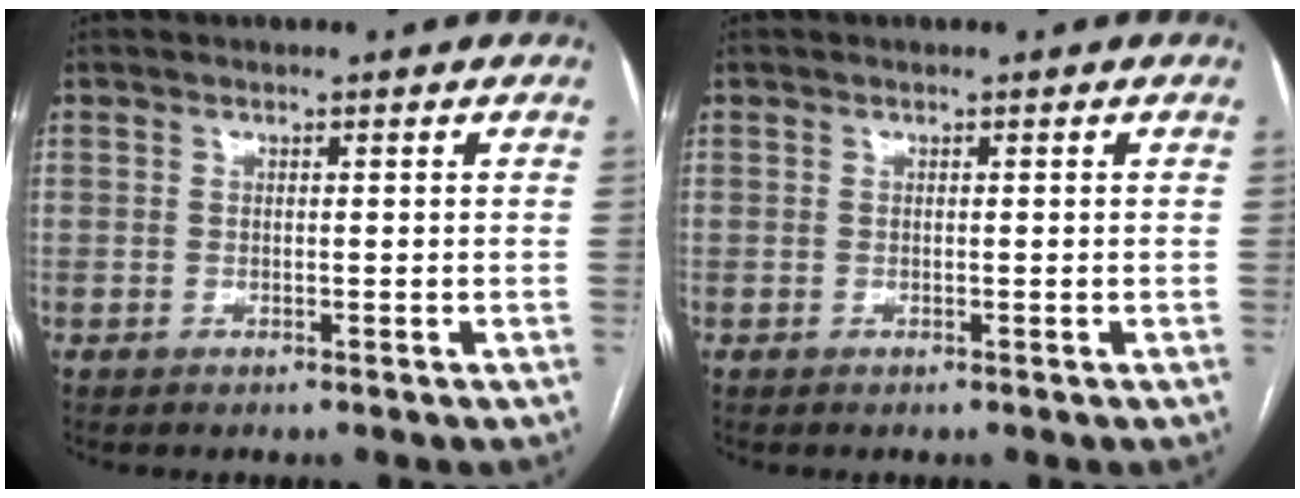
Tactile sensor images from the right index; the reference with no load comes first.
{"total": 0.0}